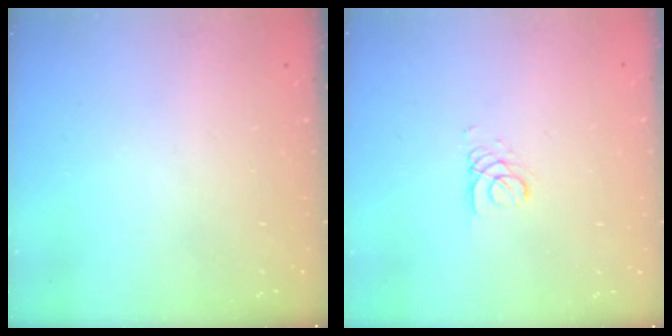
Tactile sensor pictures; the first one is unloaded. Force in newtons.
{"total": 2.7, "press": 2.7, "slide": 0.3}